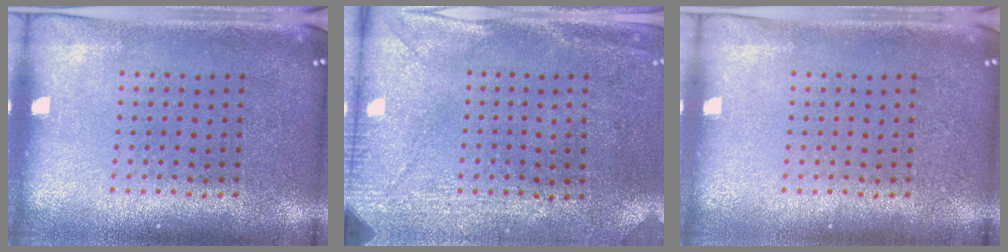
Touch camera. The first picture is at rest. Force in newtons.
{"total": 3.0, "press": 2.3, "slide": 1.9}
{"total": 0.0}